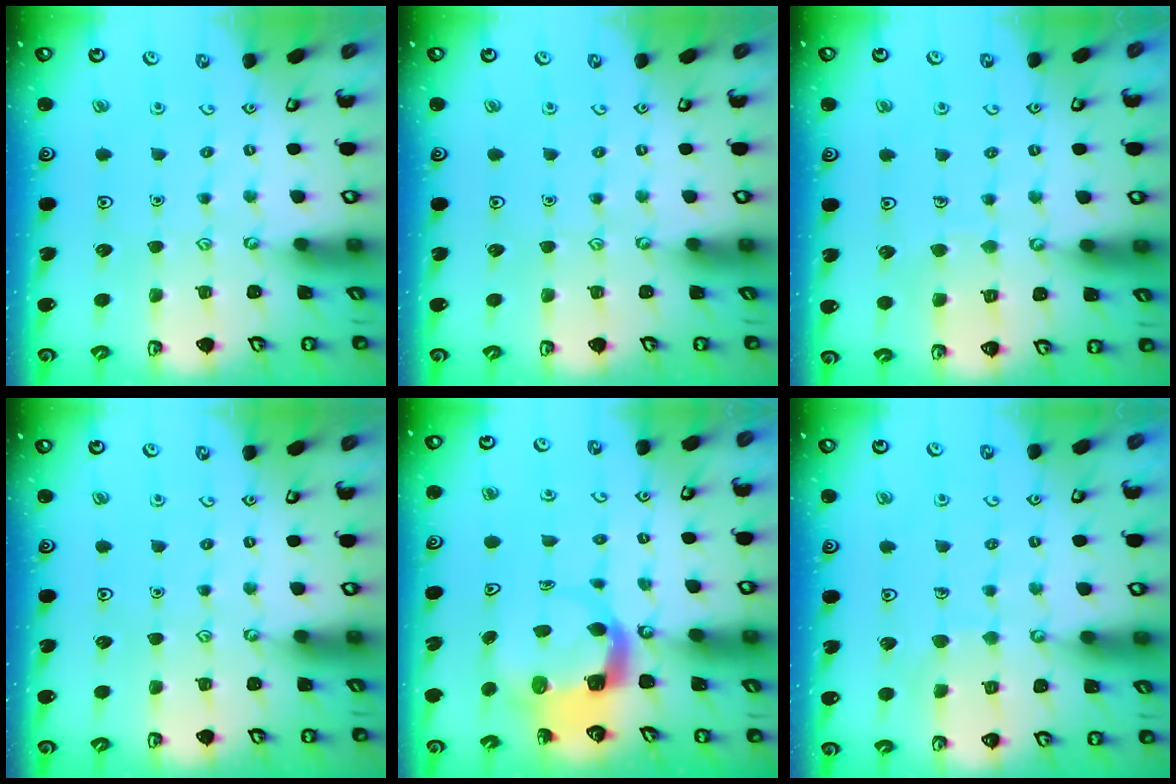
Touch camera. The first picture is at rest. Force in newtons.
{"total": 0.0}
{"total": 5.4, "press": 5.4, "slide": 0.5}
{"total": 0.0}
{"total": 6.2, "press": 6.2, "slide": 0.6}
{"total": 6.4, "press": 6.4, "slide": 0.5}